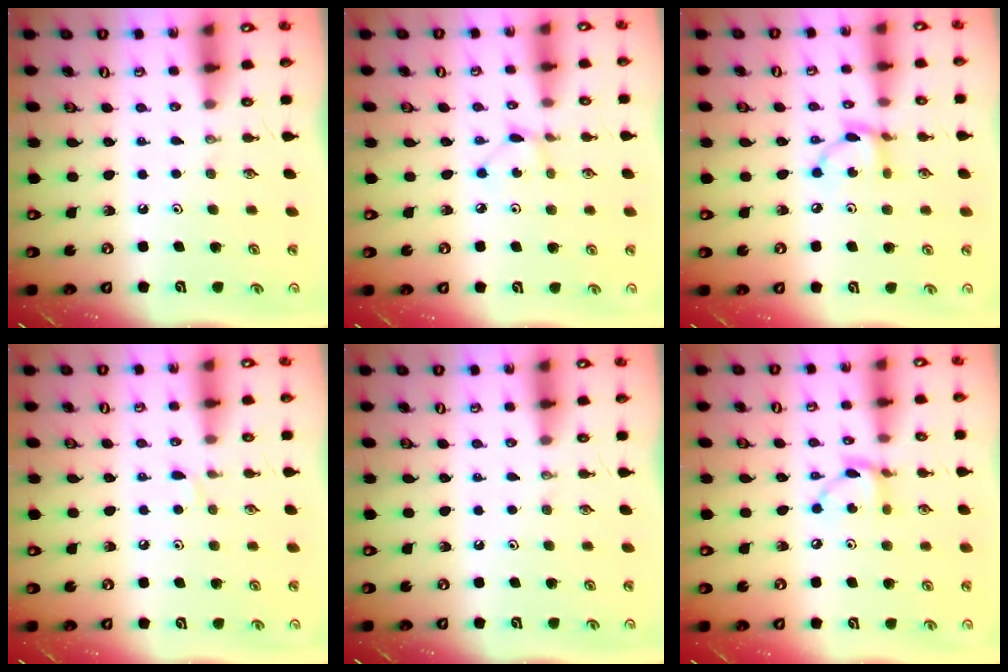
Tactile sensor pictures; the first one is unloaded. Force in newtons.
{"total": 1.5, "press": 1.5, "slide": 0.1}
{"total": 7.4, "press": 7.4, "slide": 0.1}
{"total": 2.9, "press": 2.8, "slide": 0.5}
{"total": 0.0}
{"total": 8.1, "press": 8.0, "slide": 0.2}